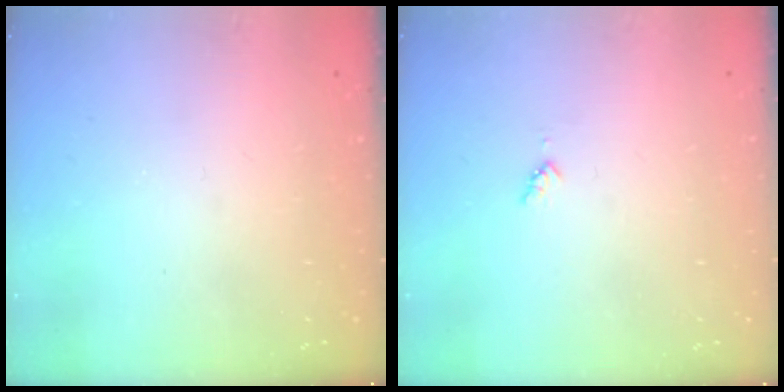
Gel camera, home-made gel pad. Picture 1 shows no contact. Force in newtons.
{"total": 3.4, "press": 3.3, "slide": 0.4}